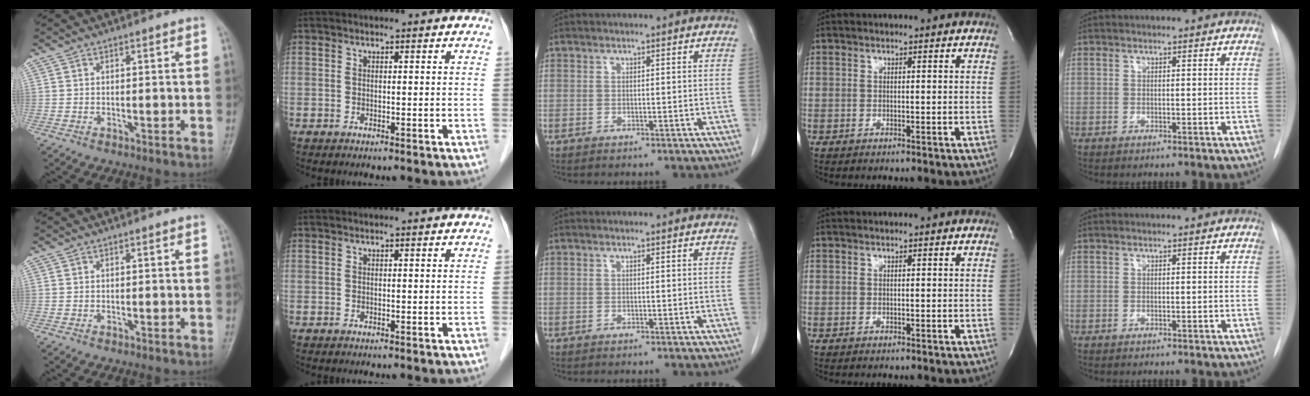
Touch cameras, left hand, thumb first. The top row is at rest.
{}